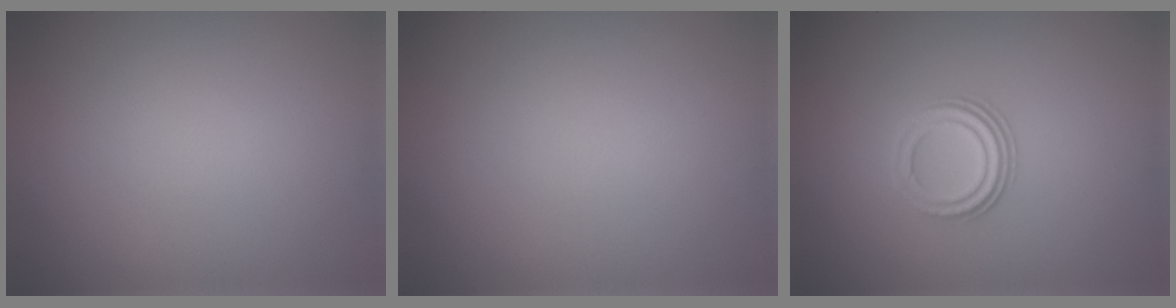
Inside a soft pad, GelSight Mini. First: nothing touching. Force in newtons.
{"total": 0.0}
{"total": 2.9, "press": 2.2, "slide": 2.0}